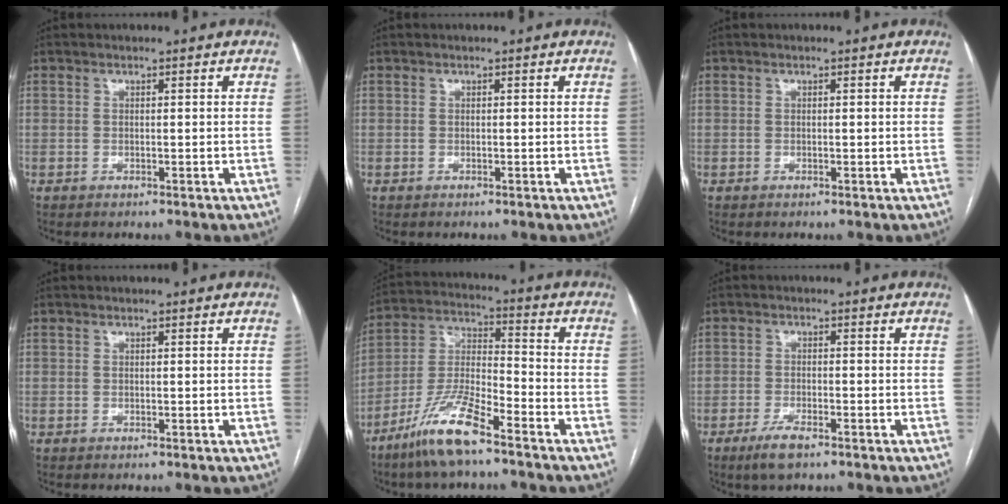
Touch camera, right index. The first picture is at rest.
{"total": 0.0}
{"total": 0.0}
{"total": 0.0}
{"total": 11.7, "force": [-8.2, 1.8, 8.2], "torque": [-0.177, -0.016, -0.161]}
{"total": 4.0, "force": [-2.8, 1.0, 2.7], "torque": [-0.059, -0.004, -0.049]}